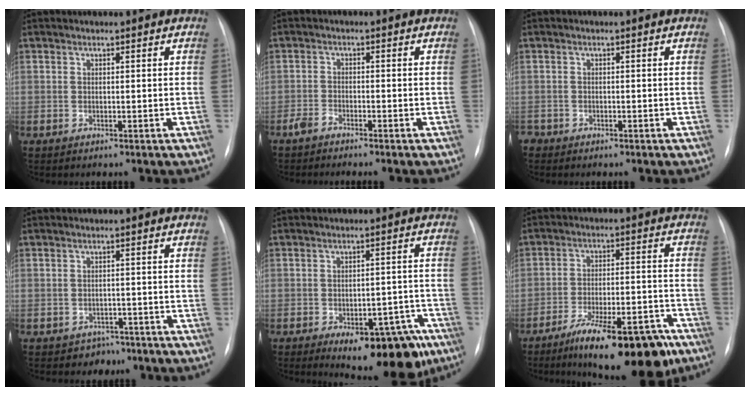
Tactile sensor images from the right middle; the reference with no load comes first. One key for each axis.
{"total": 1.8, "fx": -1.7, "fy": 0.2, "fz": 0.7, "tx": -0.020, "ty": -0.003, "tz": -0.035}
{"total": 1.4, "fx": -1.0, "fy": 1.0, "fz": 0.1, "tx": -0.003, "ty": 0.002, "tz": -0.017}
{"total": 3.0, "fx": -2.0, "fy": 2.2, "fz": -0.1, "tx": -0.001, "ty": 0.015, "tz": -0.023}
{"total": 13.4, "fx": -8.4, "fy": 5.6, "fz": 8.9, "tx": -0.073, "ty": 0.026, "tz": -0.103}
{"total": 17.4, "fx": -12.3, "fy": 4.2, "fz": 11.5, "tx": -0.142, "ty": 0.015, "tz": -0.191}